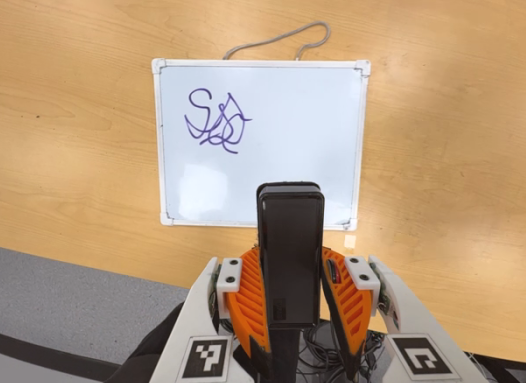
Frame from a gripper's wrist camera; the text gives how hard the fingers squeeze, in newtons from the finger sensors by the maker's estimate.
{"total": 5.2, "left": 3.8, "right": 6.6}